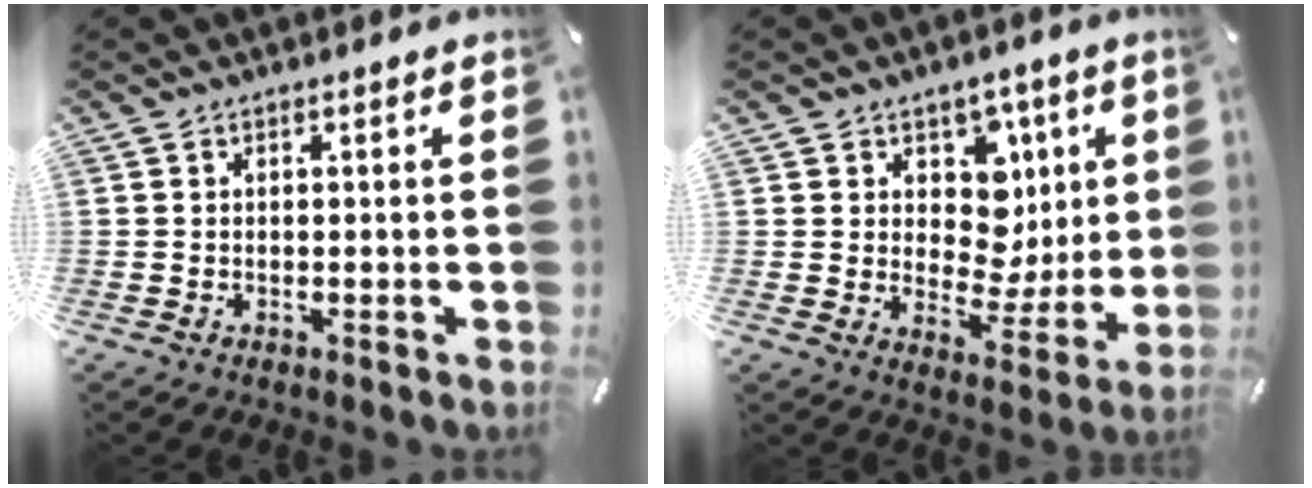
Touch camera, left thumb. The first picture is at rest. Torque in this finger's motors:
{"motor_torque": [0.48, -0.33, 0.01, 0.05, 0.02]}